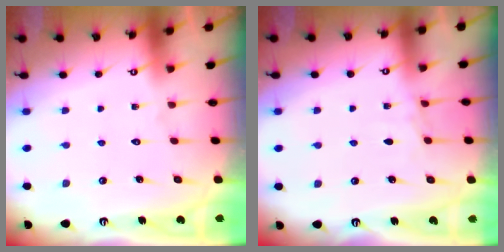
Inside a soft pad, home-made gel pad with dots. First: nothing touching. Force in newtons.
{"total": 3.1, "press": 3.1, "slide": 0.5}